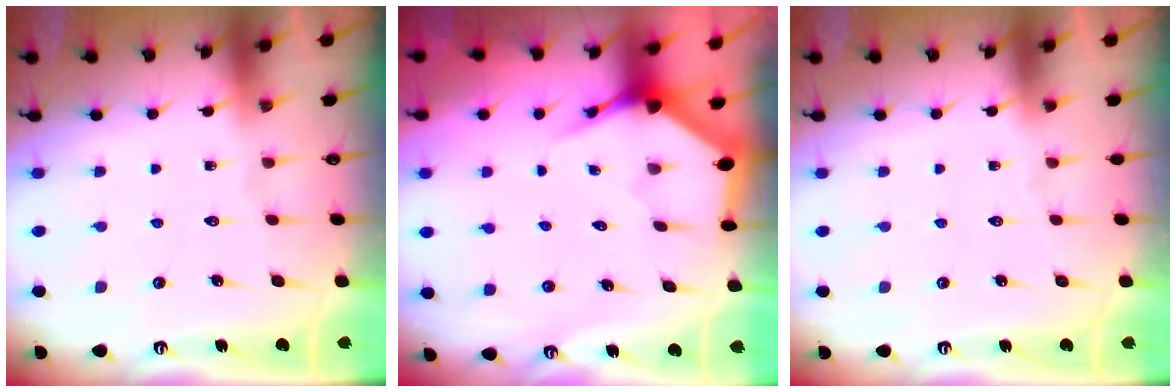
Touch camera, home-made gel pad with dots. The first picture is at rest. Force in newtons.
{"total": 3.8, "press": 3.8, "slide": 0.5}
{"total": 0.0}